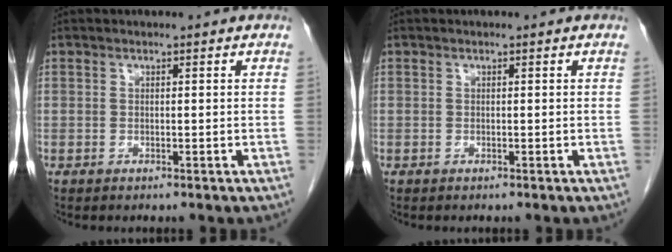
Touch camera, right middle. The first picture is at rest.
{"total": 0.0}